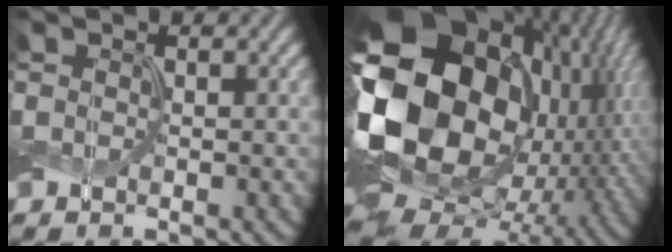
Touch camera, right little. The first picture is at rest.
{"total": 22.7, "force": [1.1, 17.2, 14.8], "torque": [-0.306, -0.034, -0.004]}